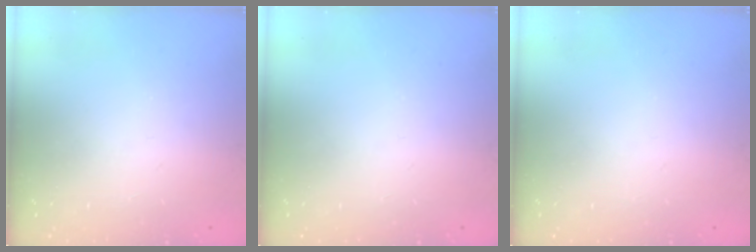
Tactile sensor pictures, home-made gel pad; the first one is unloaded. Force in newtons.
{"total": 0.0}
{"total": 0.0}